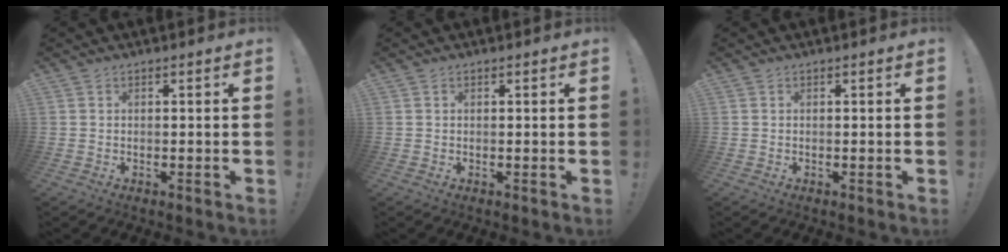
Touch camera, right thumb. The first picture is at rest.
{"total": 0.0}
{"total": 0.0}